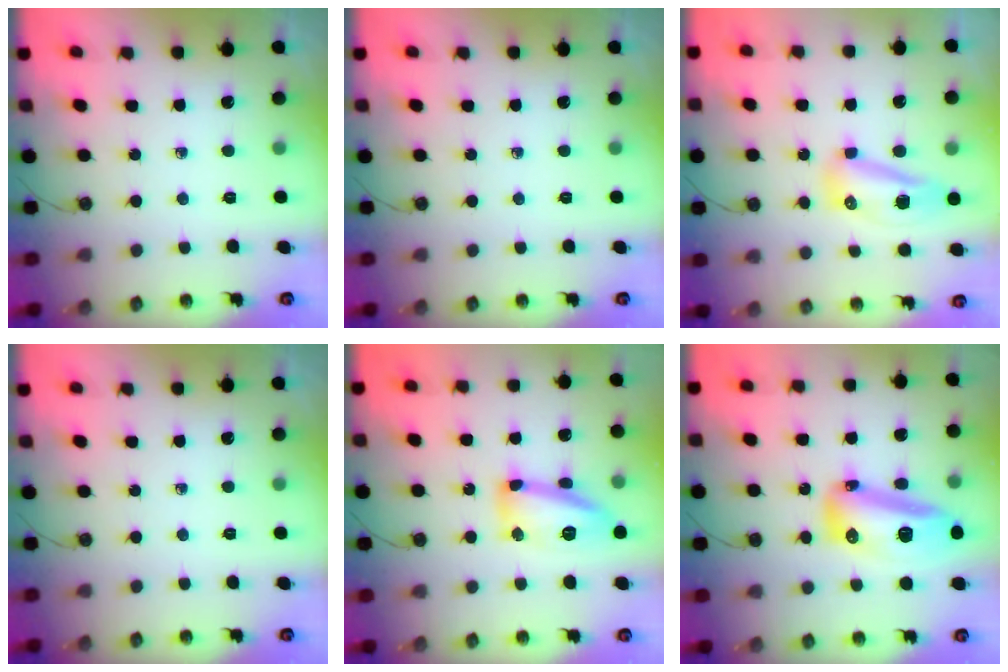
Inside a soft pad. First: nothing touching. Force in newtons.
{"total": 0.0}
{"total": 8.9, "press": 8.8, "slide": 1.2}
{"total": 0.0}
{"total": 14.3, "press": 14.3, "slide": 1.1}
{"total": 23.9, "press": 19.7, "slide": 13.5}